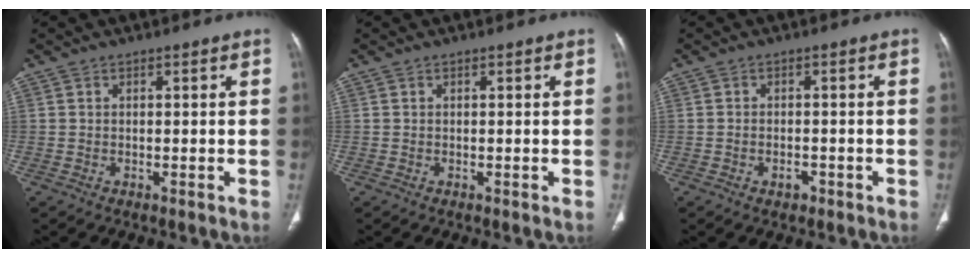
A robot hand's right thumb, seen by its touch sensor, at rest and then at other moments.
{"total": 0.0}
{"total": 1.9, "force": [-1.0, 1.2, 1.0], "torque": [-0.013, 0.008, -0.013]}